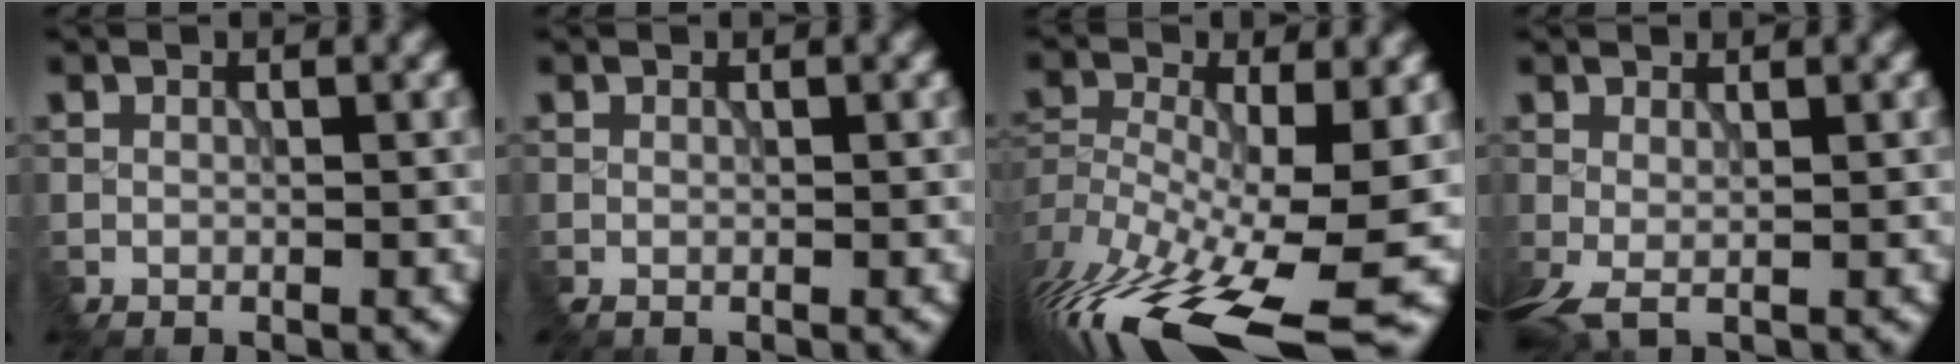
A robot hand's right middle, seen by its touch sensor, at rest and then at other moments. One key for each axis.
{"total": 0.0}
{"total": 14.2, "fx": -6.9, "fy": 4.9, "fz": 11.4, "tx": -0.231, "ty": -0.020, "tz": -0.104}
{"total": 1.7, "fx": 0.2, "fy": 0.3, "fz": 1.7, "tx": -0.033, "ty": 0.004, "tz": 0.001}